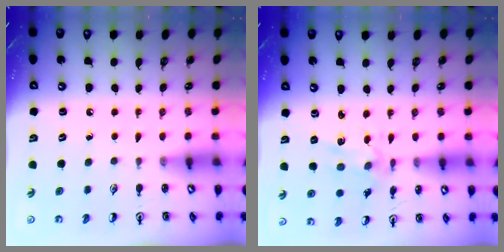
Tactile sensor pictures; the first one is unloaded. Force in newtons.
{"total": 3.7, "press": 3.7, "slide": 0.1}